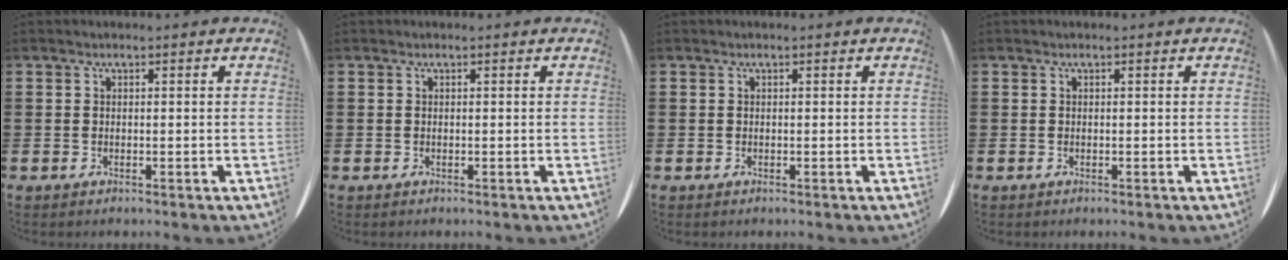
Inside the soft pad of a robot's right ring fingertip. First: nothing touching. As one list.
[{"total": 0.0}, {"total": 0.0}, {"total": 0.0}]